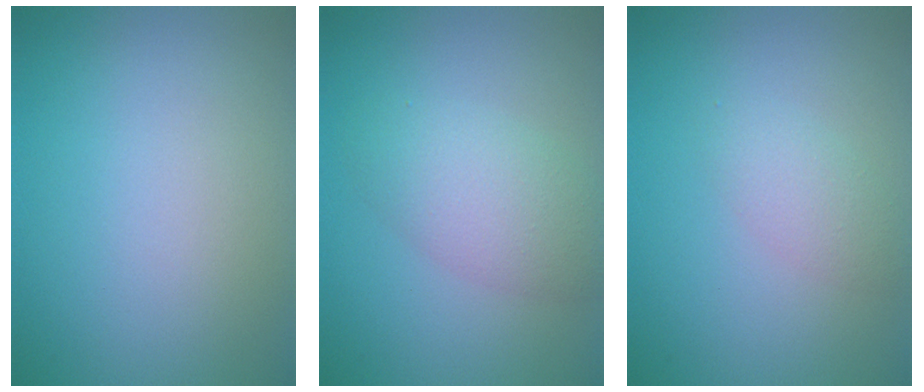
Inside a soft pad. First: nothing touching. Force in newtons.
{"total": 4.0, "press": 4.0, "slide": 0.1}
{"total": 1.8, "press": 1.8, "slide": 0.0}